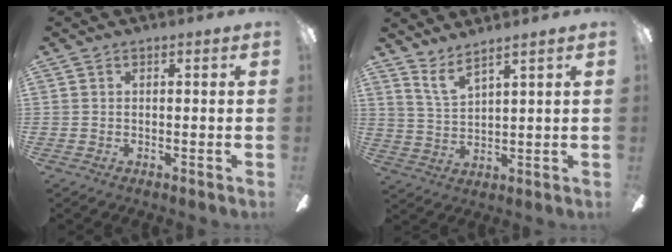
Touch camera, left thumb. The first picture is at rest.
{"total": 6.0, "force": [5.0, 0.8, 3.2], "torque": [-0.075, -0.023, 0.090]}